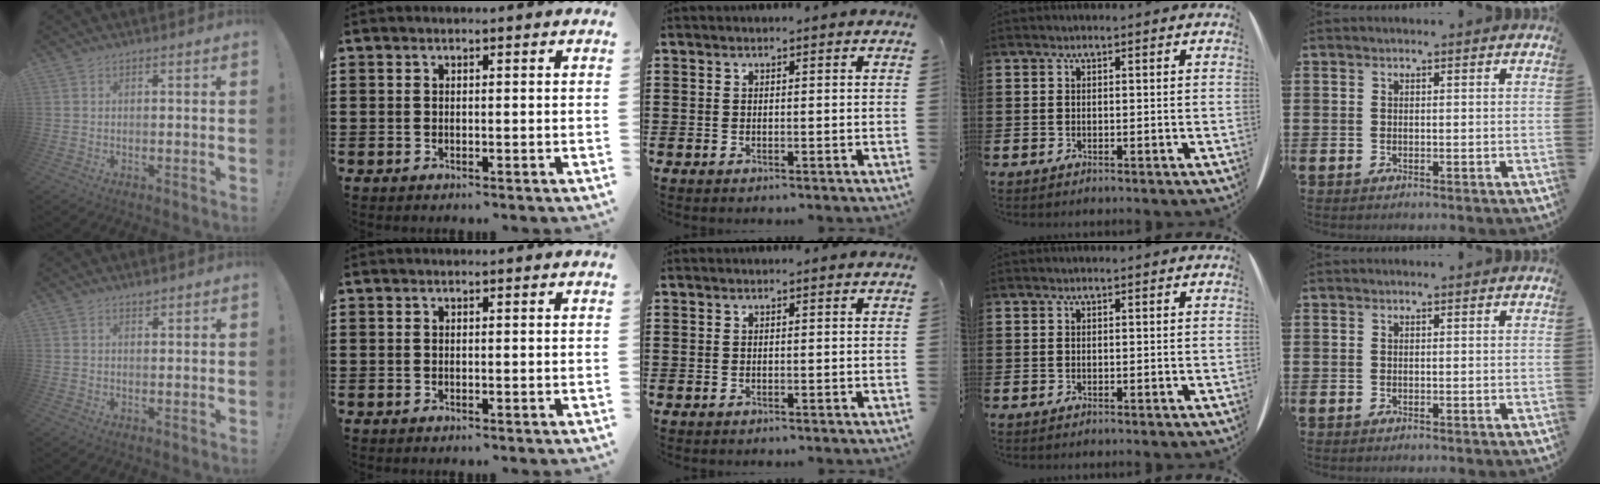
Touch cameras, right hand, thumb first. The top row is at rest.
{"thumb": {"total": 1.1, "force": [1.1, 0.3, 0.1], "torque": [0.013, -0.010, 0.018]}}